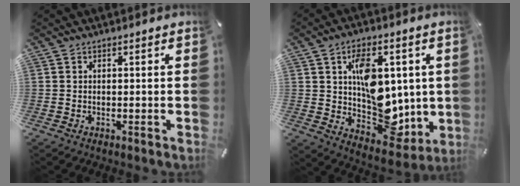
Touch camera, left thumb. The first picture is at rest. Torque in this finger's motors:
{"motor_torque": [2.52, 2.49, 1.91, -0.38, 0.55]}